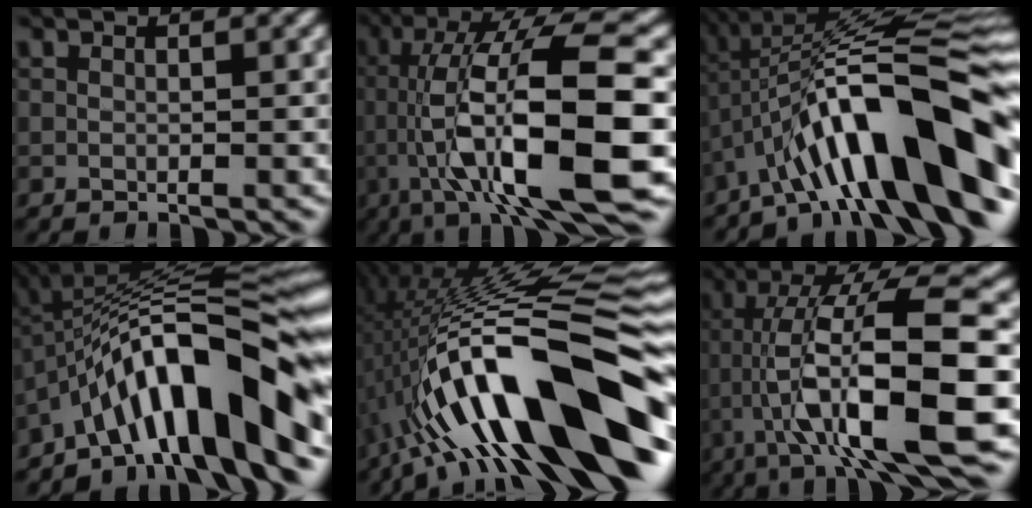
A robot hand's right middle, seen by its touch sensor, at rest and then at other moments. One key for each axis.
{"total": 13.7, "fx": -2.4, "fy": 2.8, "fz": 13.1, "tx": -0.234, "ty": 0.024, "tz": -0.020}
{"total": 12.9, "fx": -5.6, "fy": 2.8, "fz": 11.2, "tx": -0.183, "ty": 0.035, "tz": -0.072}
{"total": 12.3, "fx": -5.6, "fy": 2.7, "fz": 10.6, "tx": -0.171, "ty": 0.032, "tz": -0.077}
{"total": 16.5, "fx": -5.9, "fy": 4.9, "fz": 14.6, "tx": -0.239, "ty": 0.042, "tz": -0.086}
{"total": 13.0, "fx": -3.3, "fy": 2.1, "fz": 12.4, "tx": -0.229, "ty": 0.028, "tz": -0.033}